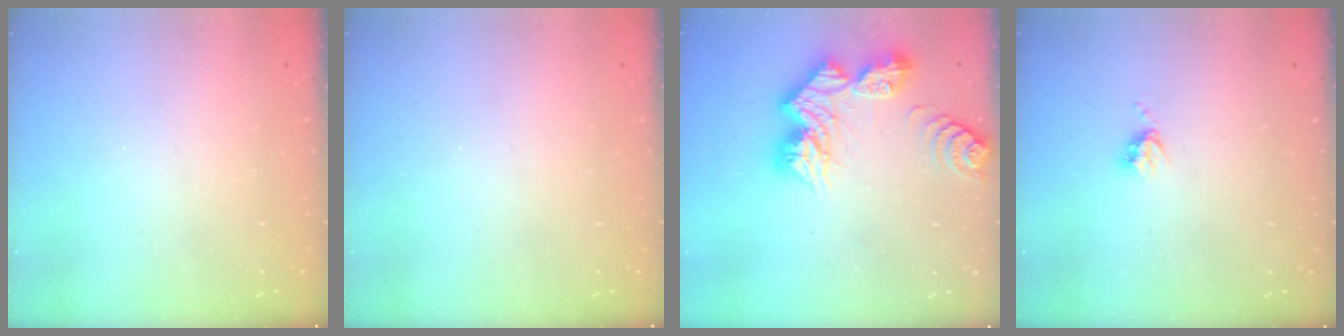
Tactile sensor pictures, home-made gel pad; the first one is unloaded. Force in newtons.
{"total": 0.0}
{"total": 14.1, "press": 14.1, "slide": 1.3}
{"total": 3.5, "press": 3.4, "slide": 0.5}